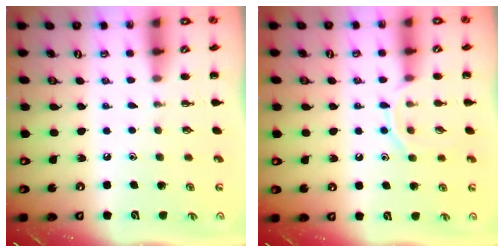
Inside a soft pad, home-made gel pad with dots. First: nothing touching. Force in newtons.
{"total": 8.2, "press": 8.1, "slide": 0.9}